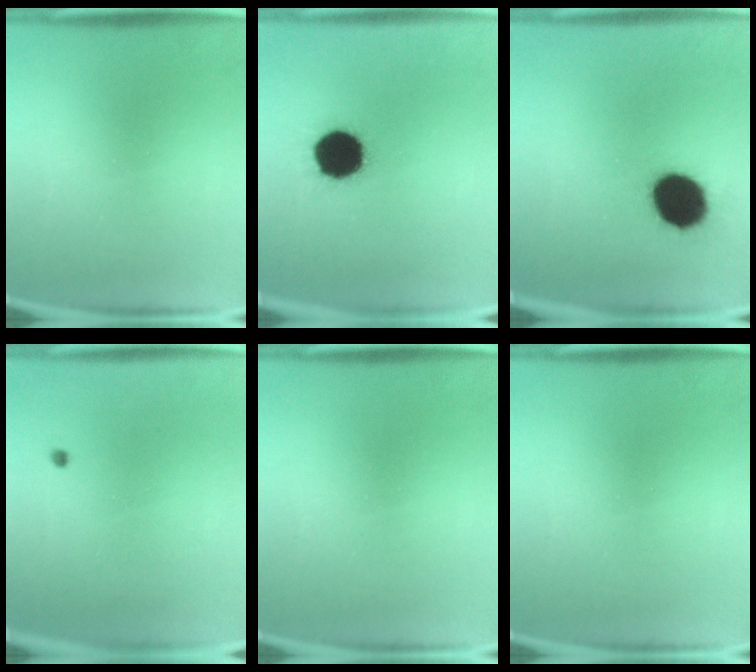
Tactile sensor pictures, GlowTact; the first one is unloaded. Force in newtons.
{"total": 18.1}
{"total": 15.3}
{"total": 0.5}
{"total": 0.0}
{"total": 0.0}